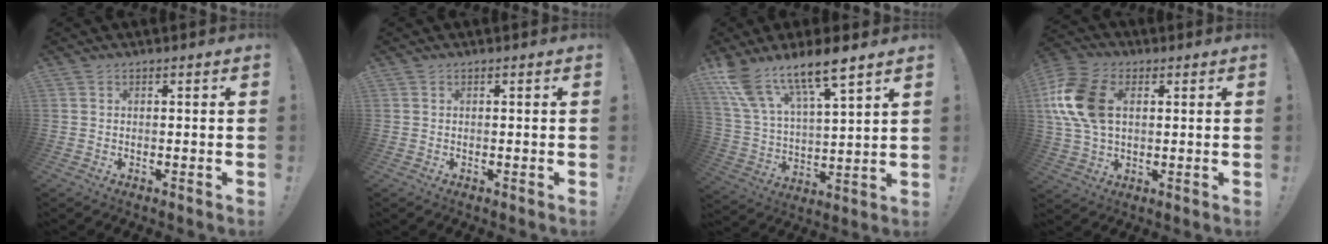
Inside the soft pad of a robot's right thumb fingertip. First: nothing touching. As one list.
[{"total": 0.0}, {"total": 14.3, "force": [11.2, 3.9, 7.9], "torque": [-0.157, -0.075, 0.200]}, {"total": 16.4, "force": [3.1, 11.0, 11.8], "torque": [-0.244, 0.004, 0.059]}]